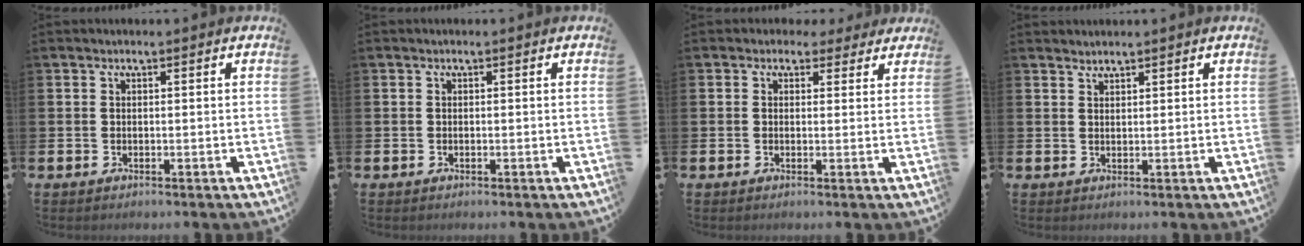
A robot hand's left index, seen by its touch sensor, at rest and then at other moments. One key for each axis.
{"total": 0.0}
{"total": 2.3, "fx": 1.7, "fy": 1.6, "fz": 0.2, "tx": -0.003, "ty": -0.001, "tz": 0.026}
{"total": 1.3, "fx": 1.3, "fy": 0.2, "fz": 0.0, "tx": -0.001, "ty": 0.002, "tz": 0.025}